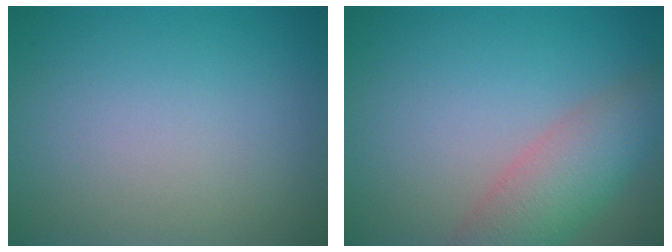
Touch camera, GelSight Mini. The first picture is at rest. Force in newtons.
{"total": 5.3, "press": 5.3, "slide": 0.3}